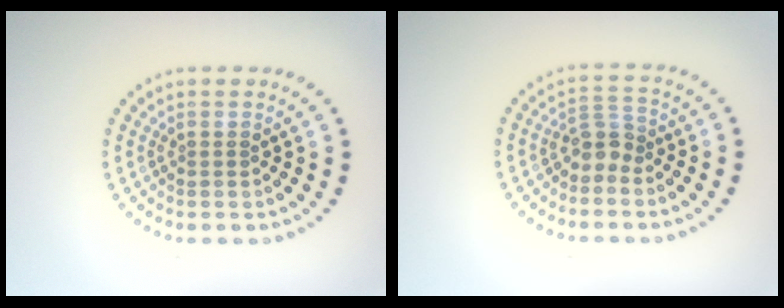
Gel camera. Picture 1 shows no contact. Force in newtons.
{"total": 2.2, "press": 1.8, "slide": 1.4}